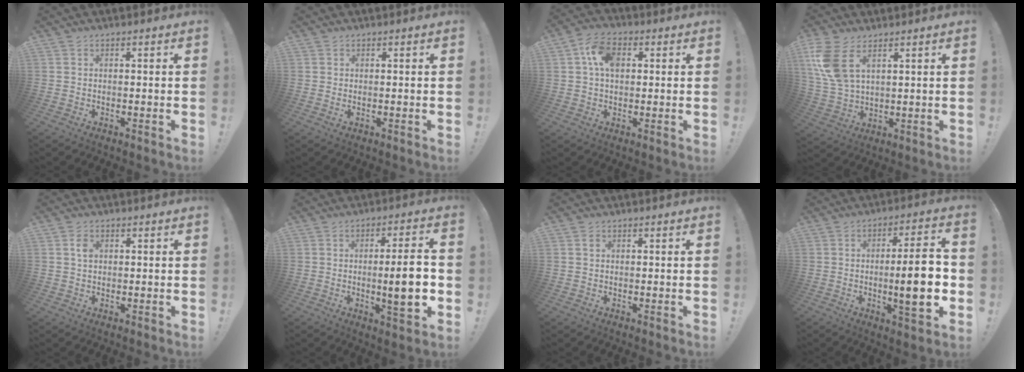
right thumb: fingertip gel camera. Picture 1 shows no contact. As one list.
[{"total": 0.6, "force": [0.6, 0.0, 0.2], "torque": [0.003, -0.004, 0.010]}, {"total": 8.9, "force": [2.3, 5.8, 6.3], "torque": [-0.117, 0.007, 0.044]}, {"total": 10.7, "force": [5.3, 5.2, 7.6], "torque": [-0.158, -0.023, 0.102]}, {"total": 2.3, "force": [0.5, 1.6, 1.7], "torque": [-0.021, -0.001, 0.006]}, {"total": 12.4, "force": [-1.3, 2.0, 12.1], "torque": [-0.172, -0.007, -0.028]}, {"total": 0.8, "force": [0.2, 0.6, 0.5], "torque": [-0.005, 0.000, 0.003]}, {"total": 15.0, "force": [-1.7, 2.9, 14.6], "torque": [-0.204, -0.007, -0.030]}]